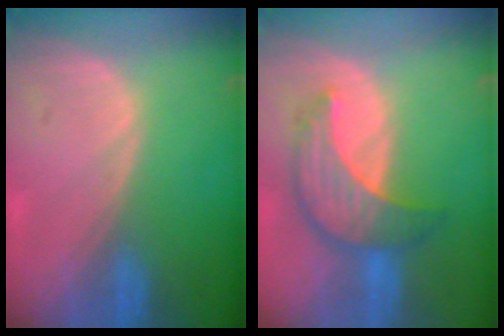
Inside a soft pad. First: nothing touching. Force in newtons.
{"total": 7.8, "press": 7.5, "slide": 2.3}